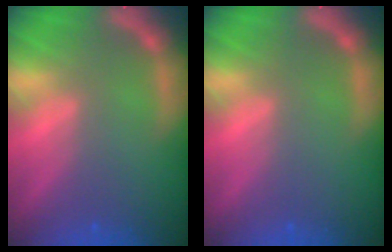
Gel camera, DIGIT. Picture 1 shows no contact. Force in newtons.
{"total": 0.0}